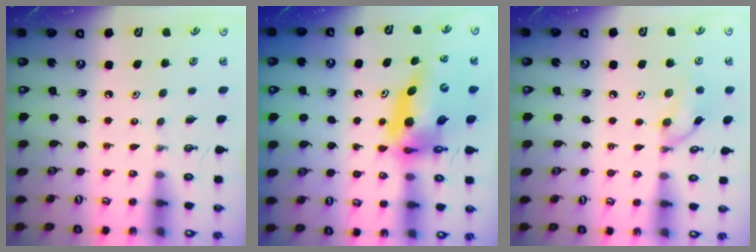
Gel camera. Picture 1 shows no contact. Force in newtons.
{"total": 13.8, "press": 13.8, "slide": 1.2}
{"total": 10.6, "press": 8.6, "slide": 6.3}